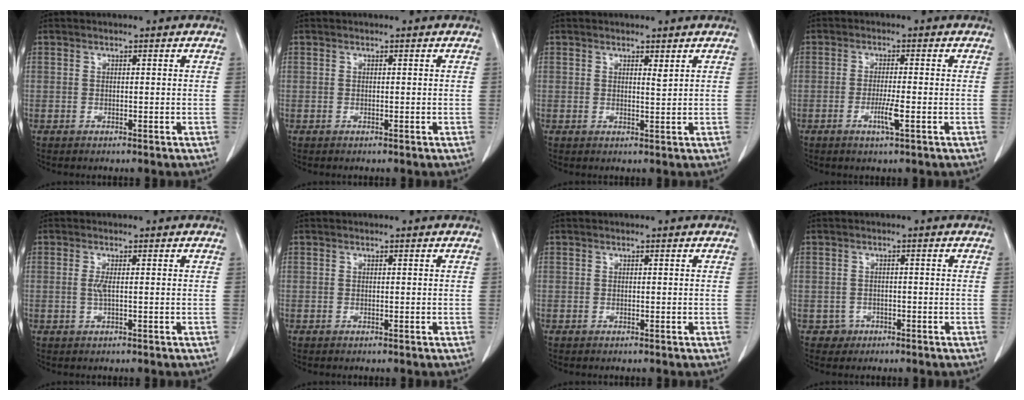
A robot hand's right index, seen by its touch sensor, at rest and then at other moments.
{"total": 0.0}
{"total": 1.0, "force": [0.7, 0.0, 0.7], "torque": [-0.014, -0.008, 0.012]}
{"total": 3.3, "force": [-1.3, -0.1, 3.1], "torque": [-0.061, -0.005, -0.024]}
{"total": 1.5, "force": [0.1, 0.0, 1.5], "torque": [-0.037, -0.001, 0.002]}
{"total": 0.0}
{"total": 0.0}
{"total": 2.1, "force": [-1.0, 1.9, -0.4], "torque": [0.015, 0.012, -0.015]}